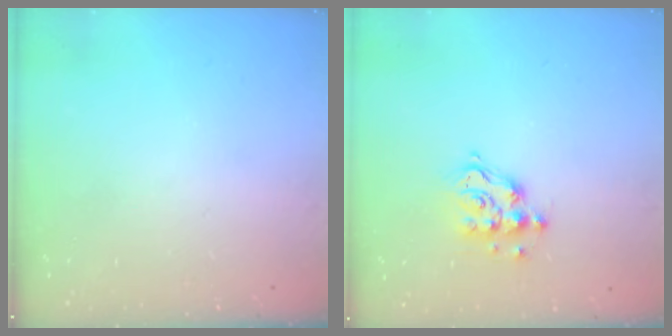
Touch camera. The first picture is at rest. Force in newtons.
{"total": 10.1, "press": 10.1, "slide": 0.3}